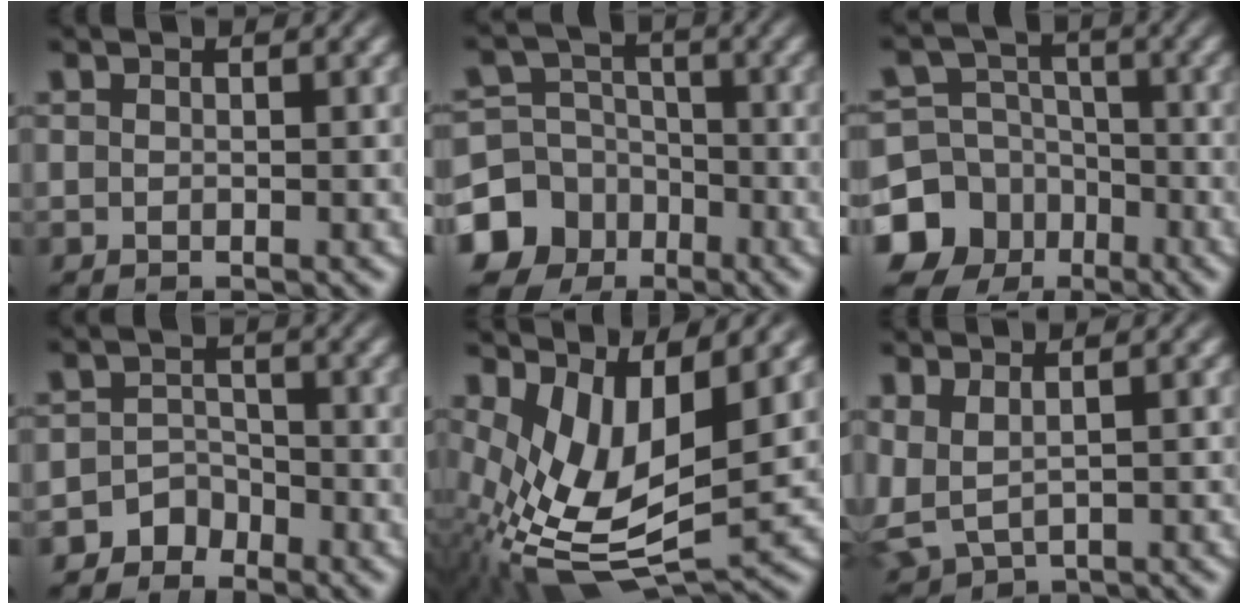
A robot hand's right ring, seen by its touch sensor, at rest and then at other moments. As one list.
[{"total": 11.2, "force": [-4.6, 9.4, 3.9], "torque": [-0.055, -0.047, -0.070]}, {"total": 13.1, "force": [-5.1, 11.1, 4.7], "torque": [-0.067, -0.055, -0.079]}, {"total": 4.1, "force": [-3.2, 2.6, 0.3], "torque": [0.002, -0.007, -0.055]}, {"total": 10.7, "force": [-0.6, 6.8, 8.3], "torque": [-0.179, -0.041, 0.009]}, {"total": 5.5, "force": [0.4, 4.9, 2.3], "torque": [-0.099, -0.030, 0.023]}]